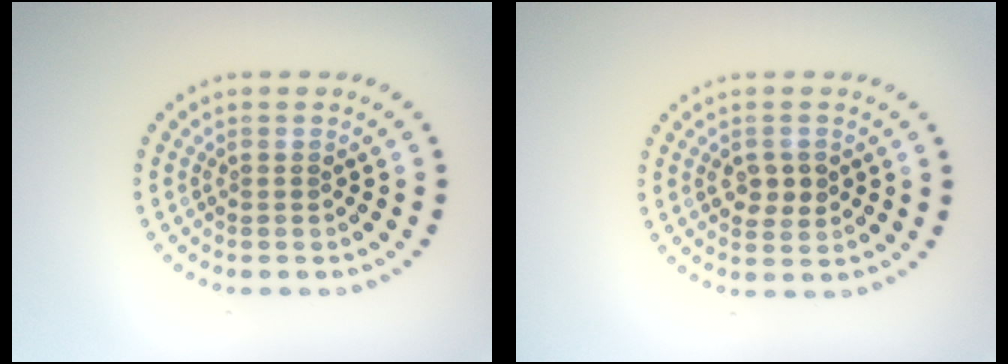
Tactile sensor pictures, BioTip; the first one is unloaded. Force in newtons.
{"total": 2.4, "press": 2.3, "slide": 0.3}